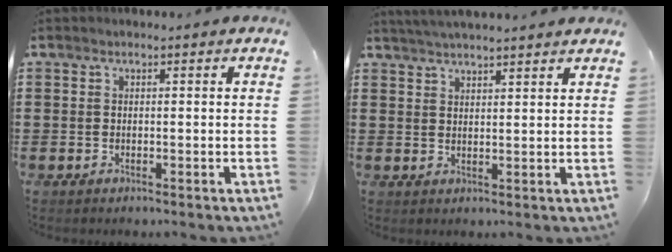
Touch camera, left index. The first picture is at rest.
{"total": 2.8, "force": [2.7, -0.4, 0.4], "torque": [-0.013, -0.004, 0.051]}